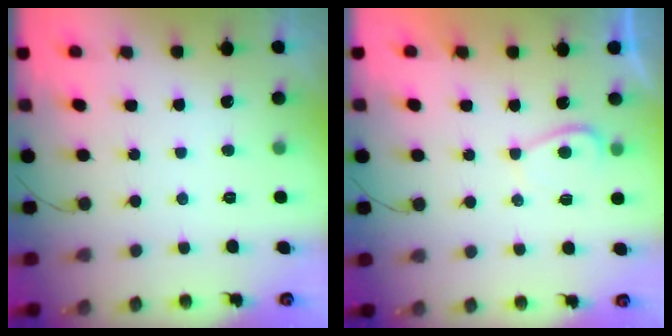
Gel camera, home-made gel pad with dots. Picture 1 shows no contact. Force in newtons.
{"total": 2.3, "press": 2.2, "slide": 0.8}